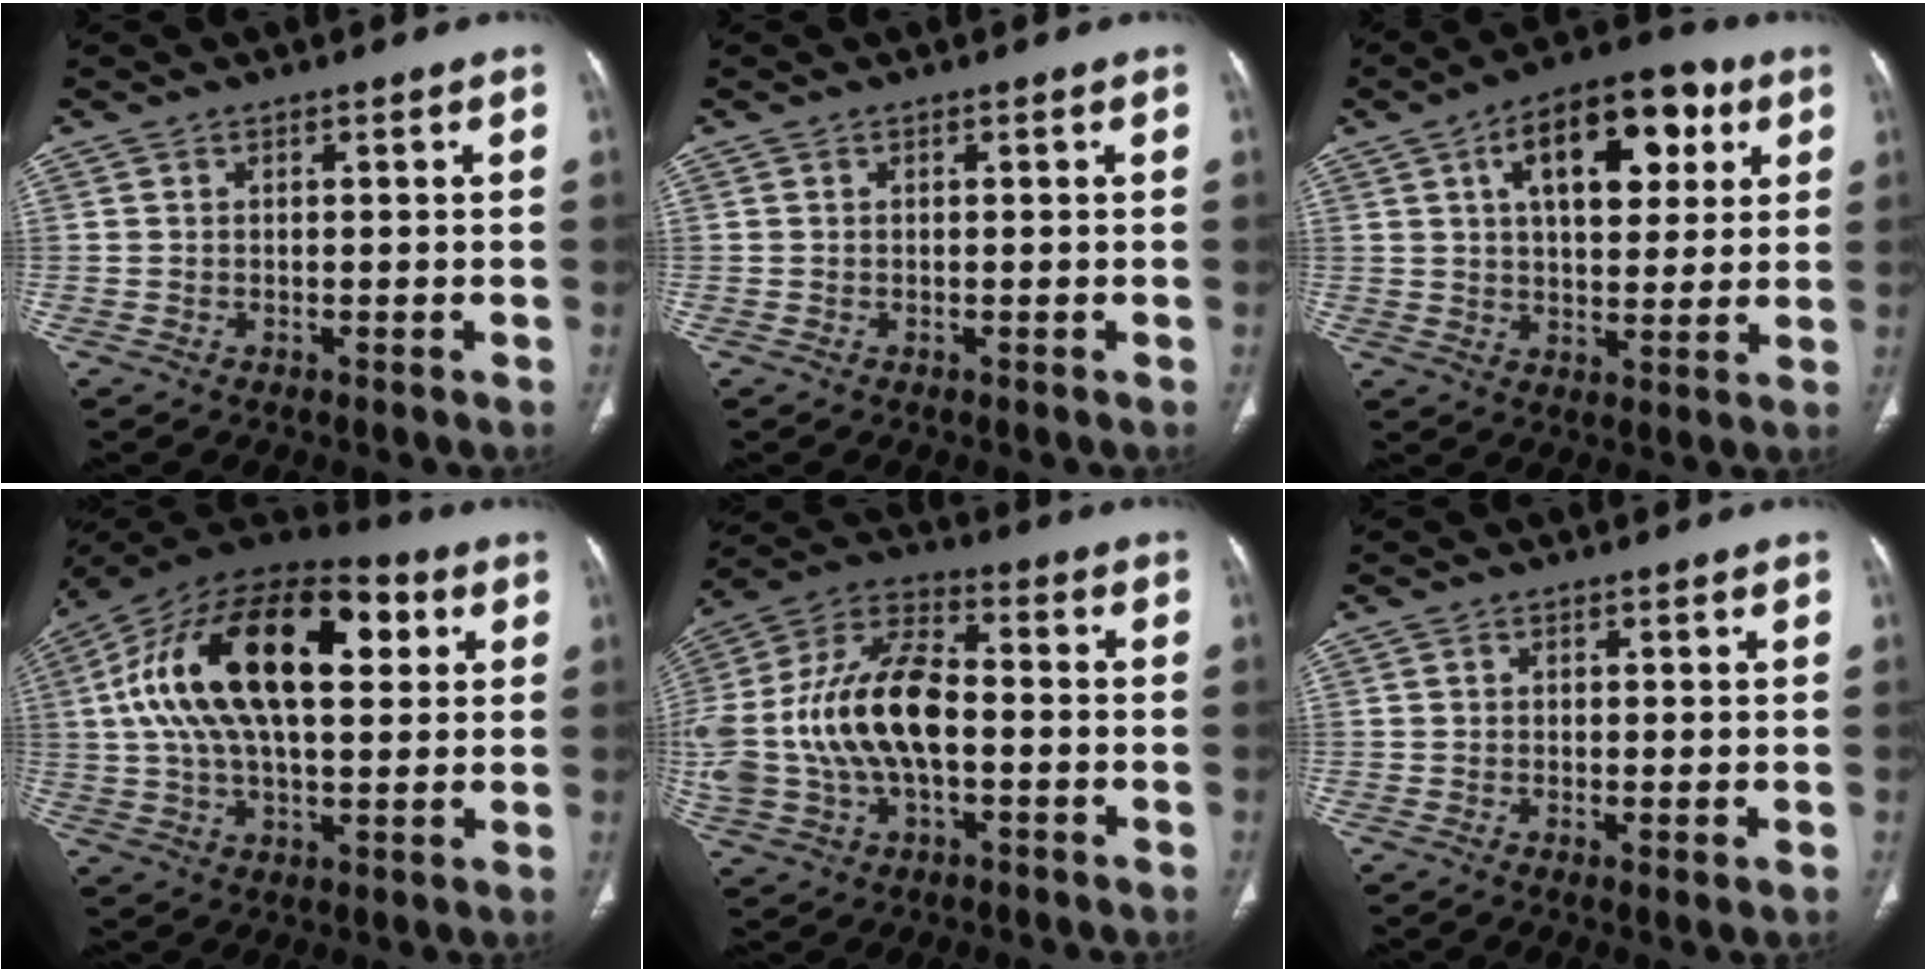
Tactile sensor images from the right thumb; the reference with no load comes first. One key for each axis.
{"total": 0.0}
{"total": 17.3, "fx": 6.3, "fy": 9.0, "fz": 13.4, "tx": -0.157, "ty": 0.003, "tz": 0.091}
{"total": 27.2, "fx": 6.6, "fy": 13.4, "fz": 22.7, "tx": -0.402, "ty": 0.029, "tz": 0.103}
{"total": 21.4, "fx": -1.6, "fy": 12.0, "fz": 17.6, "tx": -0.374, "ty": 0.031, "tz": -0.026}
{"total": 1.5, "fx": -0.2, "fy": 0.4, "fz": 1.4, "tx": -0.031, "ty": -0.008, "tz": -0.005}